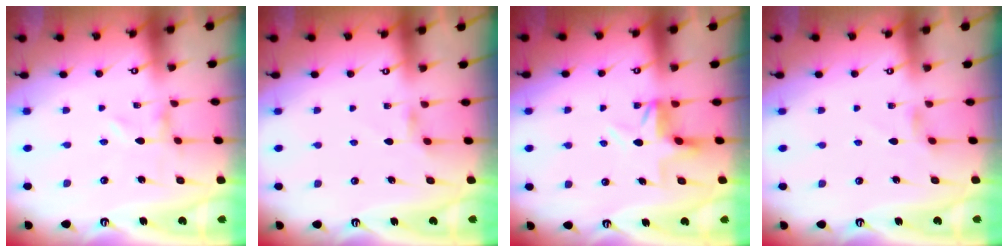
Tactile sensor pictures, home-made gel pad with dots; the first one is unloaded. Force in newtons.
{"total": 2.7, "press": 2.7, "slide": 0.5}
{"total": 3.9, "press": 3.9, "slide": 0.4}
{"total": 2.5, "press": 2.5, "slide": 0.4}